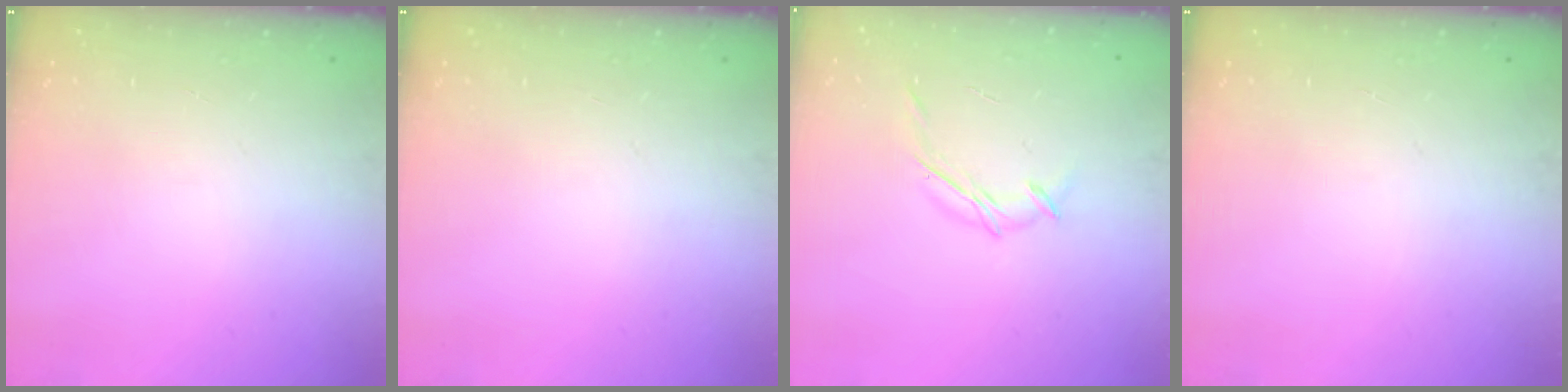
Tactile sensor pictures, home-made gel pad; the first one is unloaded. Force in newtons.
{"total": 0.0}
{"total": 5.4, "press": 5.3, "slide": 0.9}
{"total": 0.0}